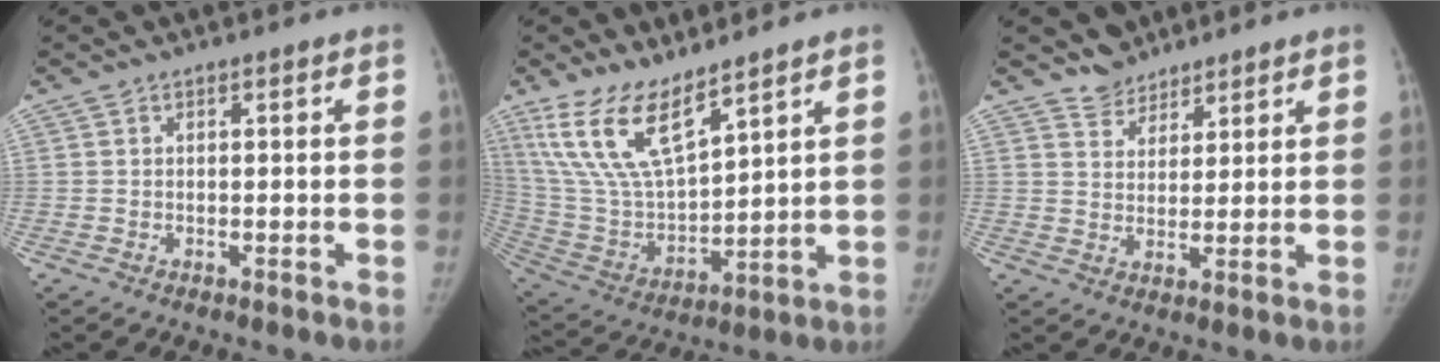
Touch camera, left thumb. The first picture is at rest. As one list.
[{"total": 15.2, "force": [10.4, 5.2, 9.8], "torque": [-0.181, -0.054, 0.222]}, {"total": 4.6, "force": [4.0, 2.3, -0.4], "torque": [0.034, -0.033, 0.069]}]